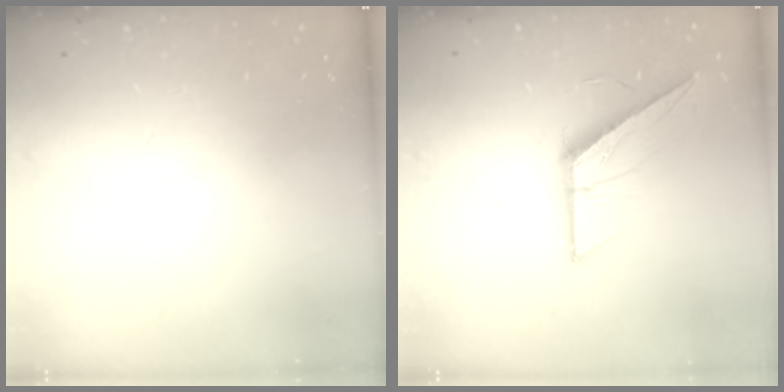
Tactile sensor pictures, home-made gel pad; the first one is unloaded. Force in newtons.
{"total": 12.7, "press": 12.7, "slide": 0.6}